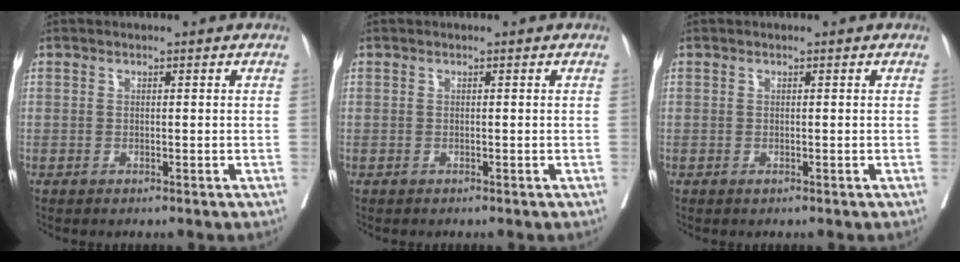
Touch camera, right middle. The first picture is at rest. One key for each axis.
{"total": 0.0}
{"total": 0.0}